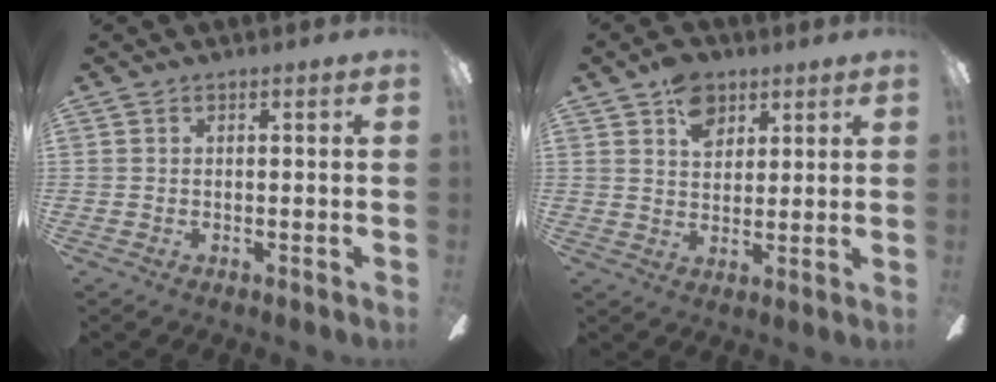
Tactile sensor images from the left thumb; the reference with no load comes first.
{"total": 7.9, "force": [4.5, 5.2, 3.8], "torque": [-0.058, -0.005, 0.082]}